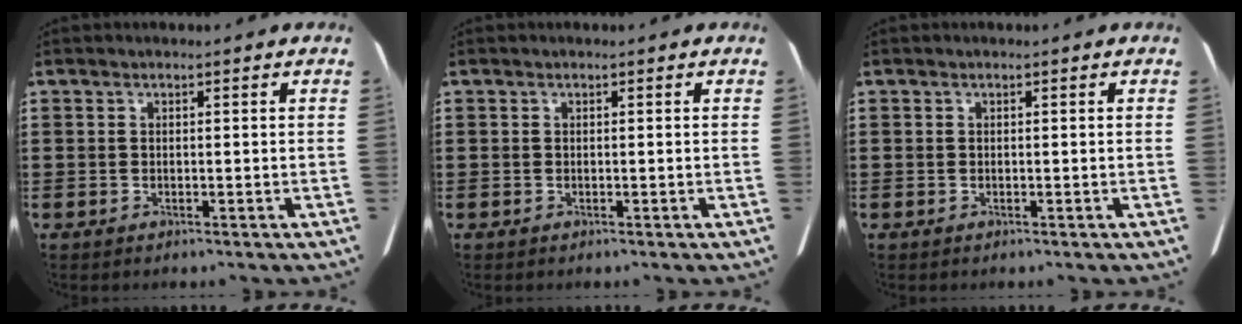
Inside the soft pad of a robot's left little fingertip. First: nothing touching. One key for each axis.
{"total": 0.0}
{"total": 0.0}